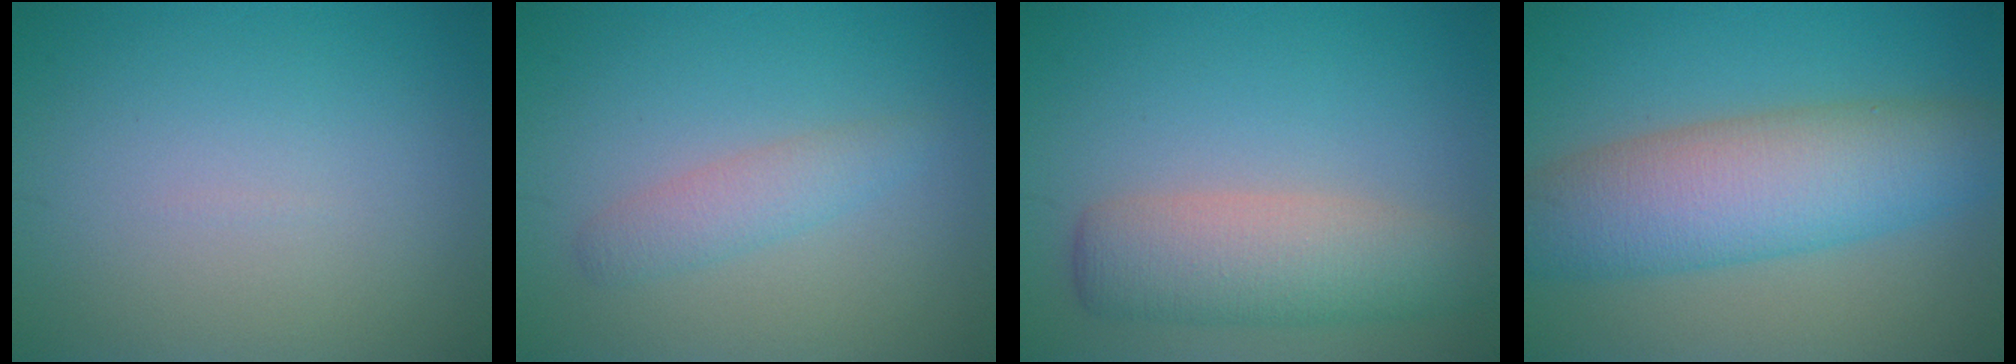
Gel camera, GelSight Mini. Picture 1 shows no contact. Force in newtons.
{"total": 2.2, "press": 2.2, "slide": 0.1}
{"total": 5.5, "press": 5.5, "slide": 0.2}
{"total": 8.7, "press": 8.7, "slide": 0.3}